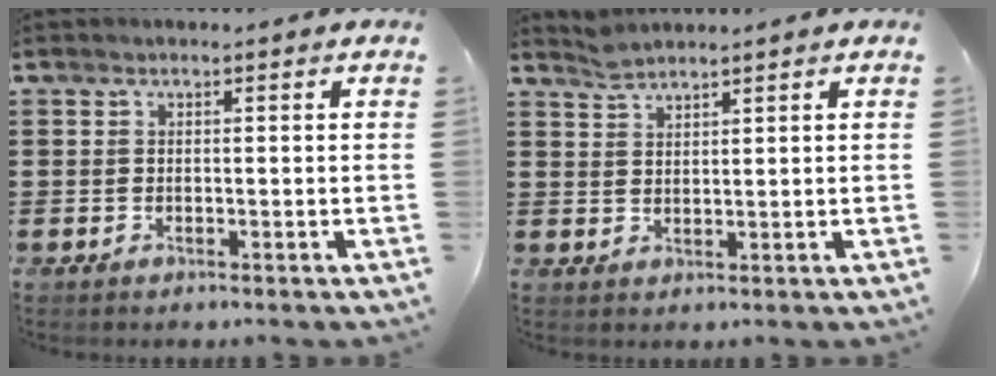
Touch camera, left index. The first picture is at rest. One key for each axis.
{"total": 2.1, "fx": 2.0, "fy": 0.3, "fz": 0.5, "tx": -0.013, "ty": 0.000, "tz": 0.039}